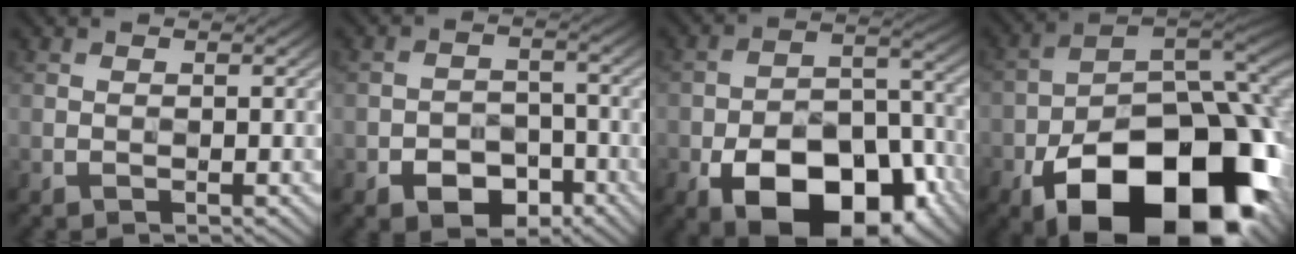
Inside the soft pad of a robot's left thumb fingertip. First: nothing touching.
{"total": 5.7, "force": [-3.3, 3.5, 3.0], "torque": [-0.048, -0.001, -0.062]}
{"total": 16.6, "force": [-8.4, 9.2, 11.0], "torque": [-0.175, -0.026, -0.140]}
{"total": 23.1, "force": [-11.5, 12.3, 15.9], "torque": [-0.265, -0.055, -0.153]}